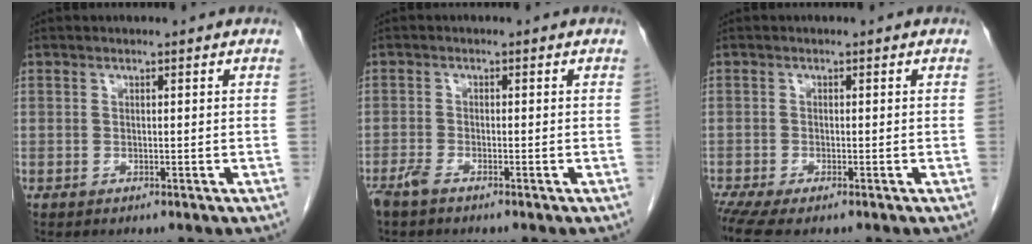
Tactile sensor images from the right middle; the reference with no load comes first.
{"total": 2.3, "force": [-1.9, 0.4, 1.4], "torque": [-0.032, -0.003, -0.038]}
{"total": 5.0, "force": [-3.8, 0.9, 3.1], "torque": [-0.054, -0.013, -0.067]}